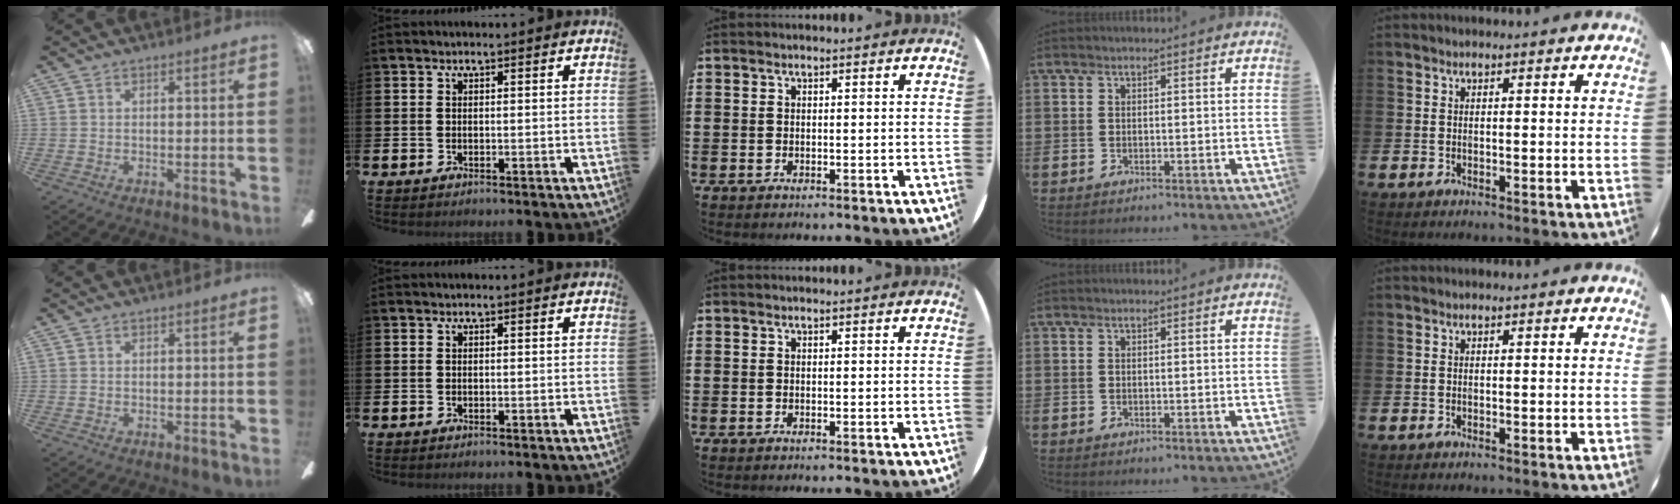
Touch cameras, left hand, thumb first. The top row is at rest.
{}